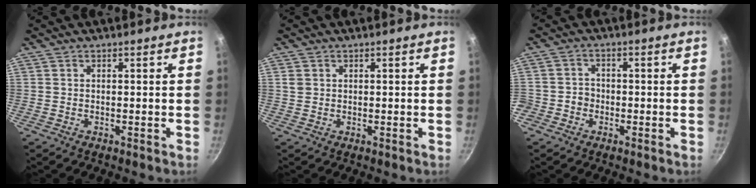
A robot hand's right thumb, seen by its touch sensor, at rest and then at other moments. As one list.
[{"total": 1.5, "force": [0.5, 1.3, 0.6], "torque": [-0.006, 0.004, 0.009]}, {"total": 3.2, "force": [-1.4, 2.8, 0.5], "torque": [0.016, 0.018, -0.029]}]